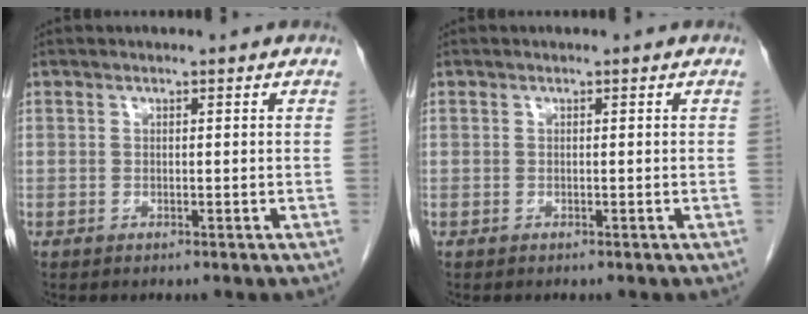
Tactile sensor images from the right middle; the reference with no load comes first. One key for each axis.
{"total": 0.0}